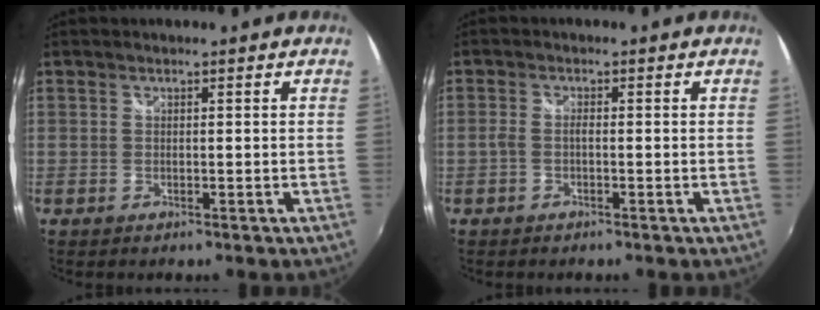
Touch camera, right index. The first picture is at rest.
{"total": 1.4, "force": [-0.6, 0.3, 1.2], "torque": [-0.028, 0.001, -0.013]}